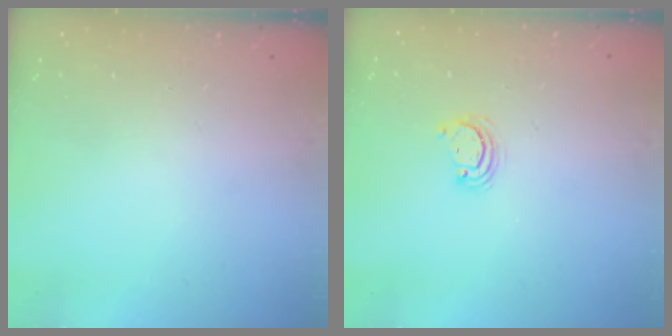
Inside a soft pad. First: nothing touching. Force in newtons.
{"total": 3.2, "press": 3.2, "slide": 0.3}